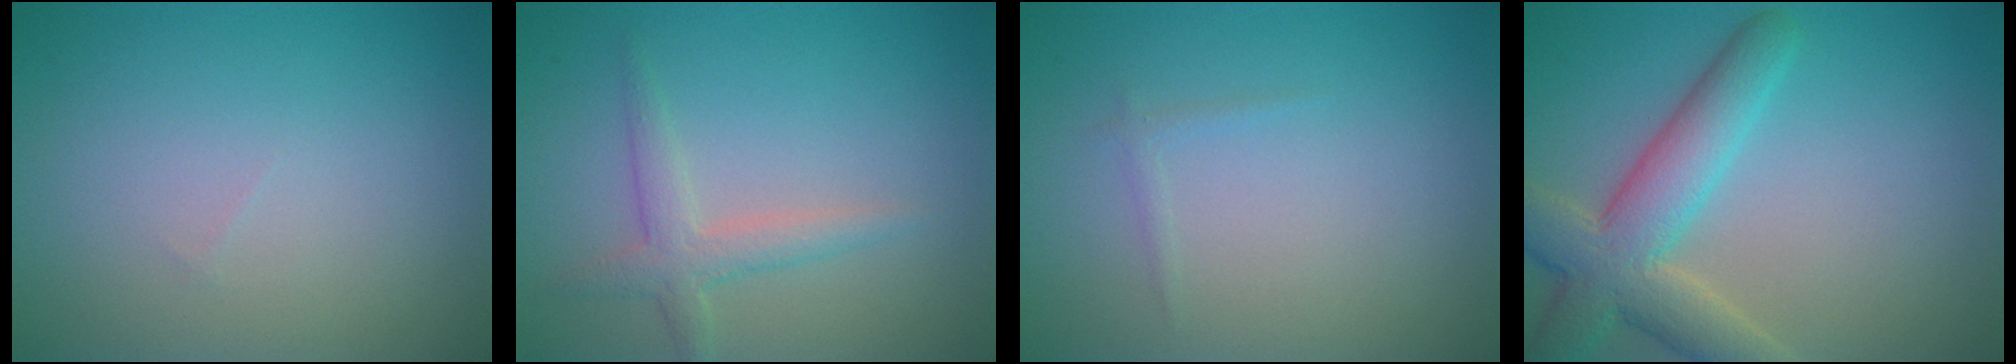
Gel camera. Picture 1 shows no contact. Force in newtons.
{"total": 2.5, "press": 2.5, "slide": 0.1}
{"total": 0.6, "press": 0.6, "slide": 0.0}
{"total": 6.5, "press": 6.5, "slide": 0.4}